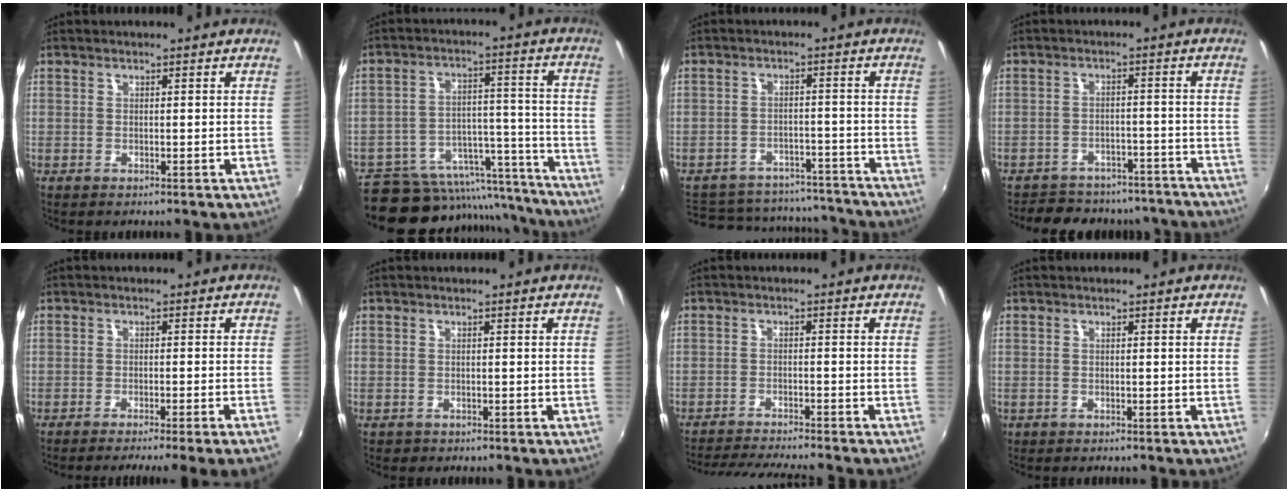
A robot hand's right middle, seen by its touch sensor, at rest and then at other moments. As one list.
[{"total": 19.7, "force": [-16.3, 9.3, 5.8], "torque": [-0.118, 0.045, -0.203]}, {"total": 17.2, "force": [-13.8, 9.0, 4.7], "torque": [-0.117, 0.051, -0.163]}, {"total": 17.7, "force": [-15.4, 7.0, 5.2], "torque": [-0.115, 0.024, -0.184]}, {"total": 7.2, "force": [-5.9, -1.7, 3.7], "torque": [-0.055, -0.023, -0.086]}, {"total": 0.9, "force": [-0.5, 0.7, 0.1], "torque": [-0.006, -0.004, -0.007]}, {"total": 9.3, "force": [-8.7, -0.2, 3.4], "torque": [-0.080, -0.014, -0.136]}, {"total": 0.8, "force": [-0.4, 0.7, 0.1], "torque": [-0.005, -0.003, -0.005]}]